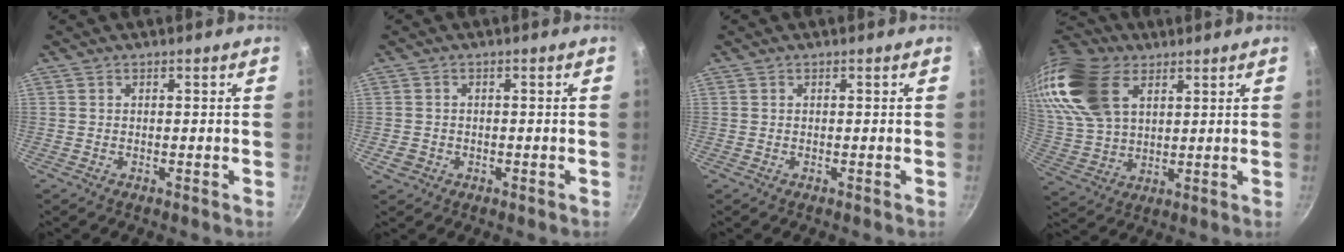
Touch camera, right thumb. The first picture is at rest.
{"total": 2.4, "force": [-0.8, 2.1, 0.9], "torque": [-0.013, 0.006, -0.007]}
{"total": 0.0}
{"total": 19.8, "force": [8.8, 12.2, 12.8], "torque": [-0.264, -0.009, 0.176]}